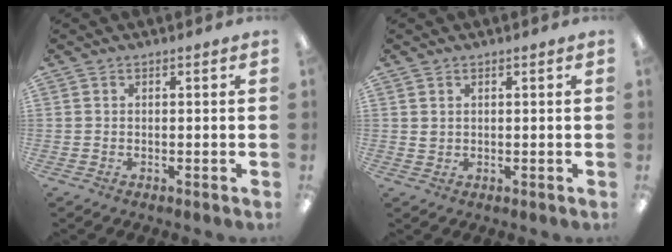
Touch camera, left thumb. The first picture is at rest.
{"total": 1.3, "force": [0.8, 1.0, 0.1], "torque": [-0.005, 0.002, 0.015]}